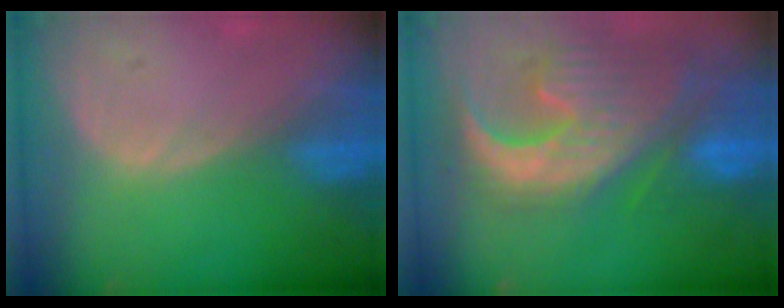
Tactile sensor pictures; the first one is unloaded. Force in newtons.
{"total": 13.5, "press": 11.4, "slide": 7.2}